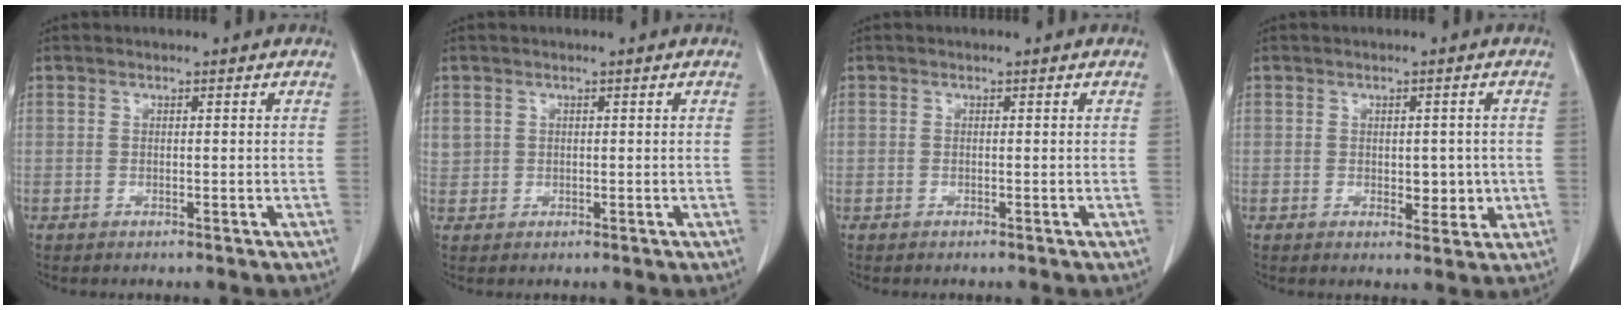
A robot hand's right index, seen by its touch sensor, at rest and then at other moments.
{"total": 1.9, "force": [0.7, 1.8, 0.3], "torque": [0.009, 0.011, 0.017]}
{"total": 0.0}
{"total": 3.6, "force": [-0.1, 2.2, 2.9], "torque": [-0.026, -0.001, 0.008]}